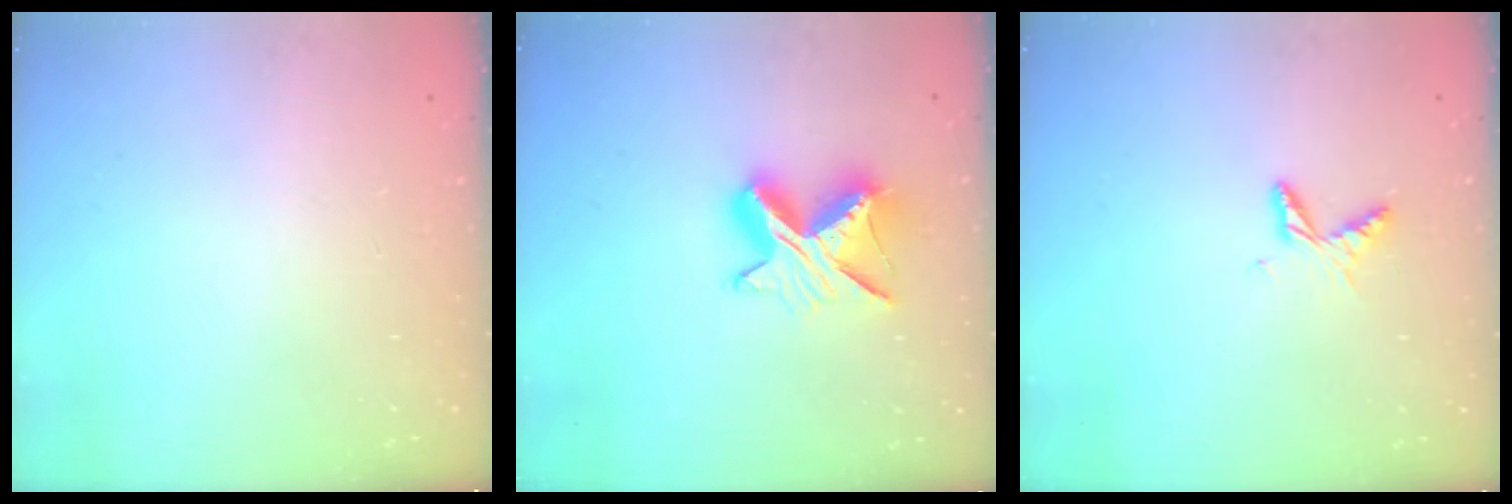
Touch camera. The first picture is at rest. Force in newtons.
{"total": 12.0, "press": 11.9, "slide": 1.4}
{"total": 5.6, "press": 5.6, "slide": 0.5}